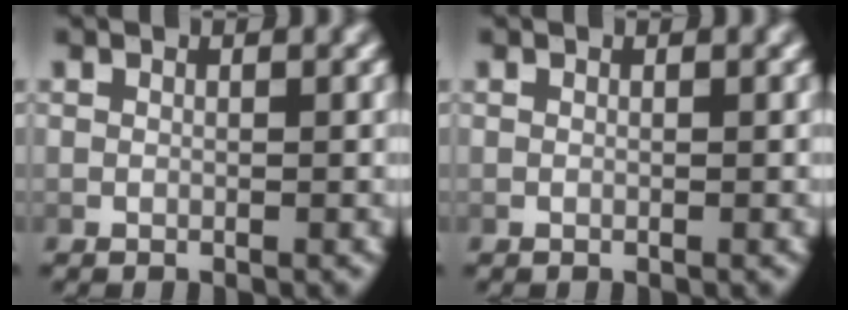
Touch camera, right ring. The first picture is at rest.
{"total": 0.0}